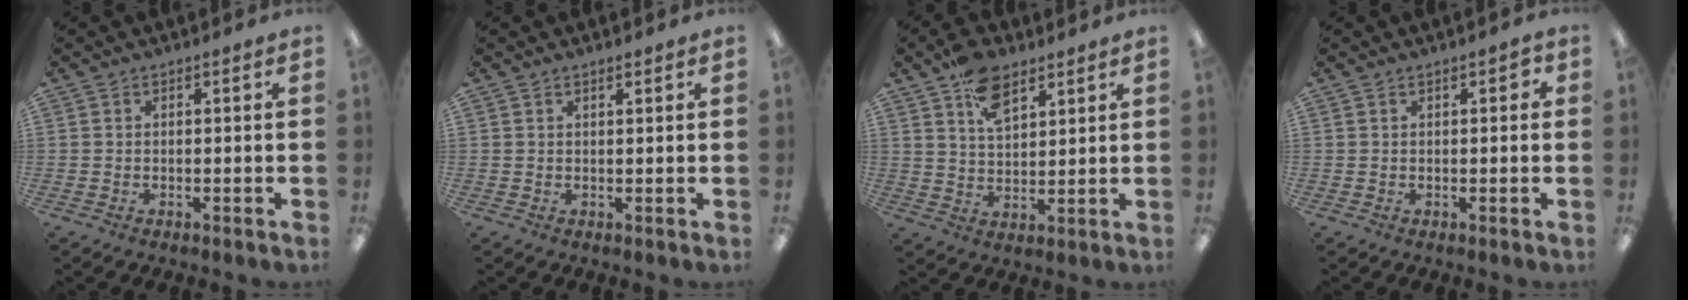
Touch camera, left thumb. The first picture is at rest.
{"total": 0.9, "force": [0.7, 0.1, 0.4], "torque": [-0.009, -0.001, 0.013]}
{"total": 9.4, "force": [5.7, 5.0, 5.5], "torque": [-0.090, -0.021, 0.103]}
{"total": 1.6, "force": [0.5, 1.0, 1.1], "torque": [-0.014, 0.002, 0.007]}